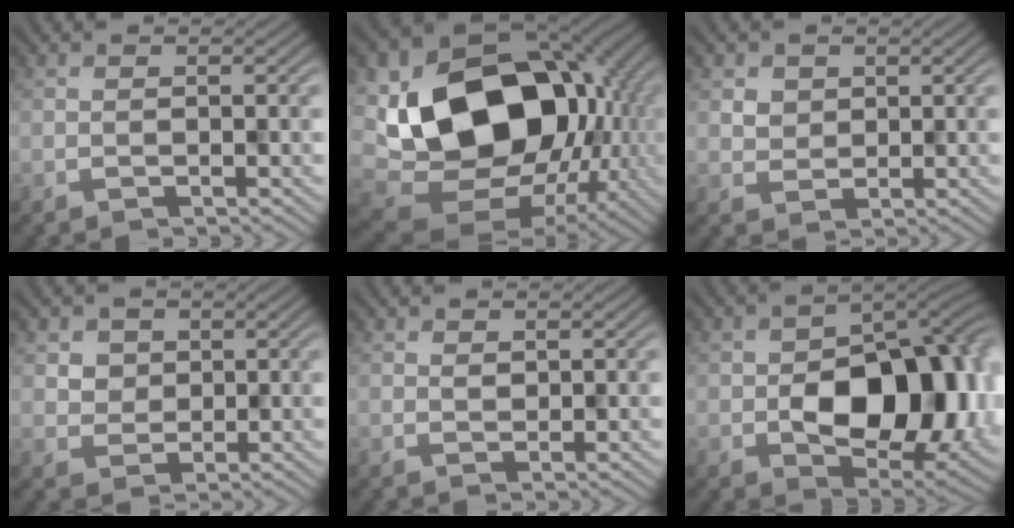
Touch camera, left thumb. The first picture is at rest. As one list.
[{"total": 19.1, "force": [-0.7, 14.4, 12.6], "torque": [-0.231, -0.036, 0.023]}, {"total": 2.3, "force": [1.8, 1.4, -0.4], "torque": [0.003, -0.005, 0.037]}, {"total": 2.9, "force": [1.9, 2.2, -0.2], "torque": [-0.009, -0.009, 0.045]}, {"total": 1.2, "force": [0.9, 0.8, 0.4], "torque": [-0.009, 0.003, 0.017]}, {"total": 14.6, "force": [-0.9, 9.2, 11.2], "torque": [-0.145, -0.014, -0.007]}]